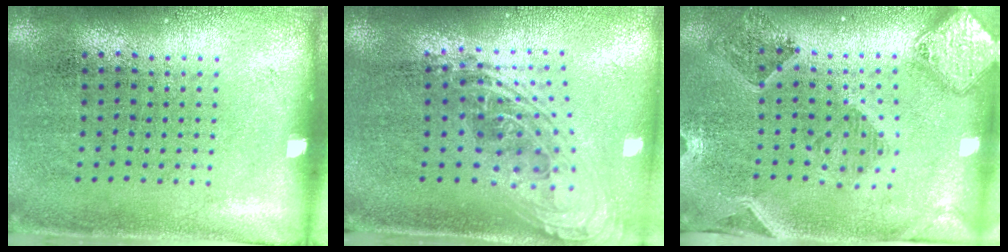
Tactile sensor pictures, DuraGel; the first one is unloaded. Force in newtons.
{"total": 2.2, "press": 1.6, "slide": 1.4}
{"total": 1.6, "press": 1.5, "slide": 0.3}